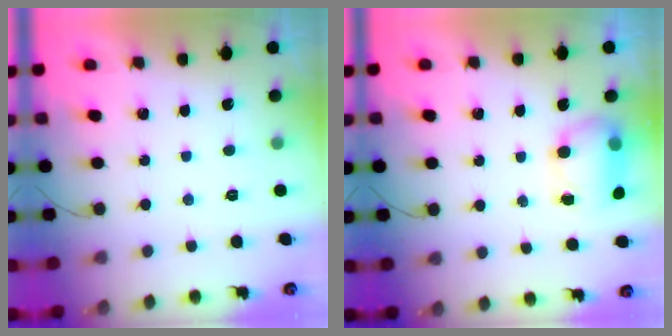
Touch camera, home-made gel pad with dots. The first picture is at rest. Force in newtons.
{"total": 9.8, "press": 8.8, "slide": 4.3}